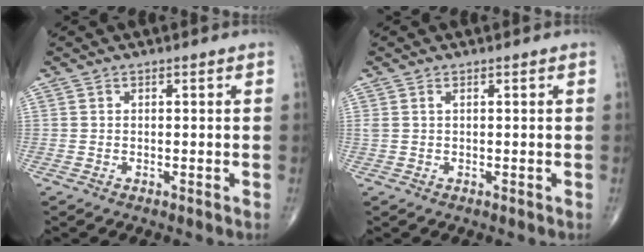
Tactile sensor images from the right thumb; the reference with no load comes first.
{"total": 1.0, "force": [0.4, 0.3, 0.9], "torque": [-0.030, 0.012, 0.013]}